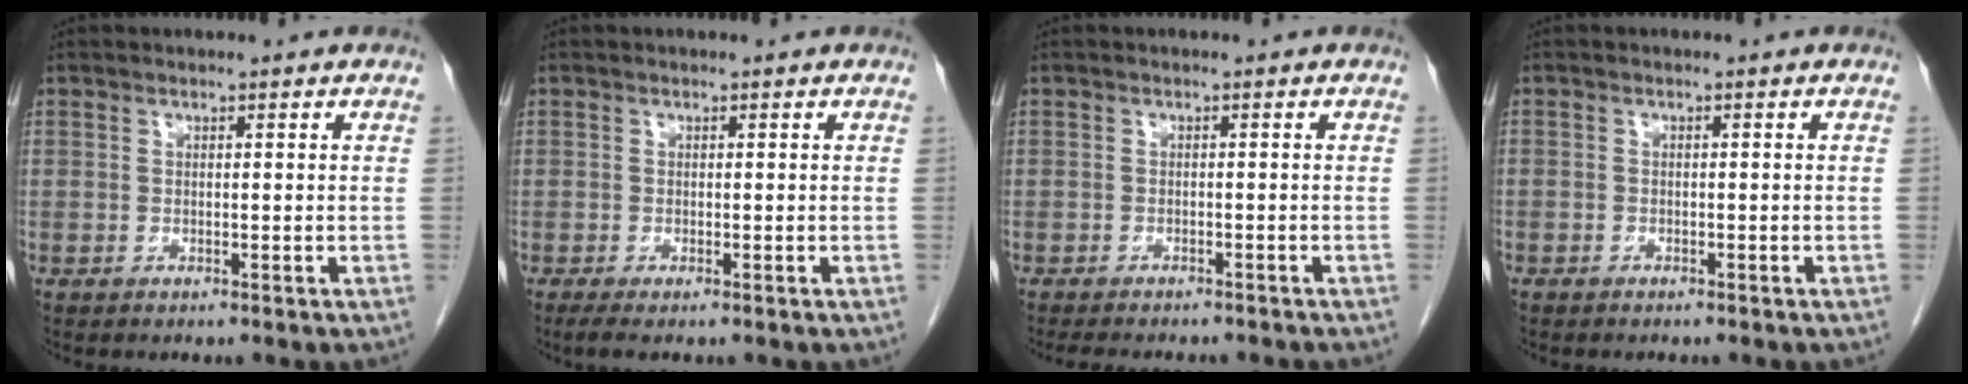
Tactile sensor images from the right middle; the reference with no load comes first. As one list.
[{"total": 1.6, "force": [-1.1, 0.3, 1.1], "torque": [-0.022, -0.006, -0.019]}, {"total": 9.1, "force": [-8.1, 2.2, 3.6], "torque": [-0.045, -0.004, -0.100]}, {"total": 0.9, "force": [-0.7, 0.6, 0.1], "torque": [-0.008, 0.003, -0.013]}]